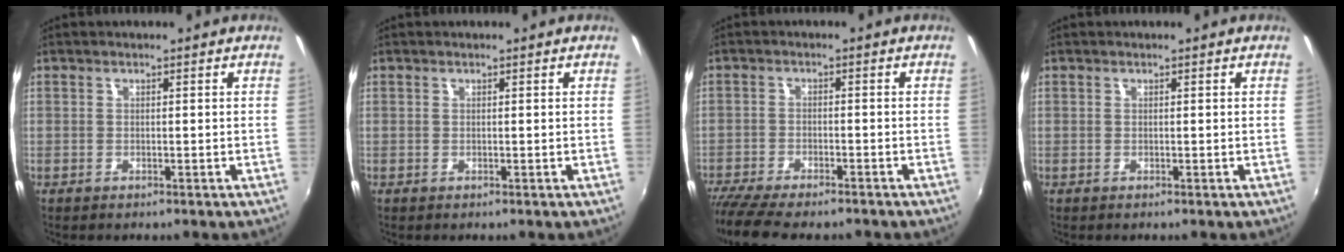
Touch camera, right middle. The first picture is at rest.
{"total": 0.0}
{"total": 10.9, "force": [-9.4, 2.1, 5.1], "torque": [-0.122, -0.044, -0.158]}
{"total": 0.0}